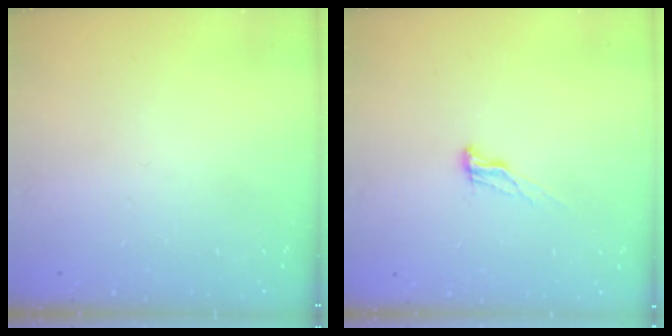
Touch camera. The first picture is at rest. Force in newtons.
{"total": 6.2, "press": 6.1, "slide": 0.7}